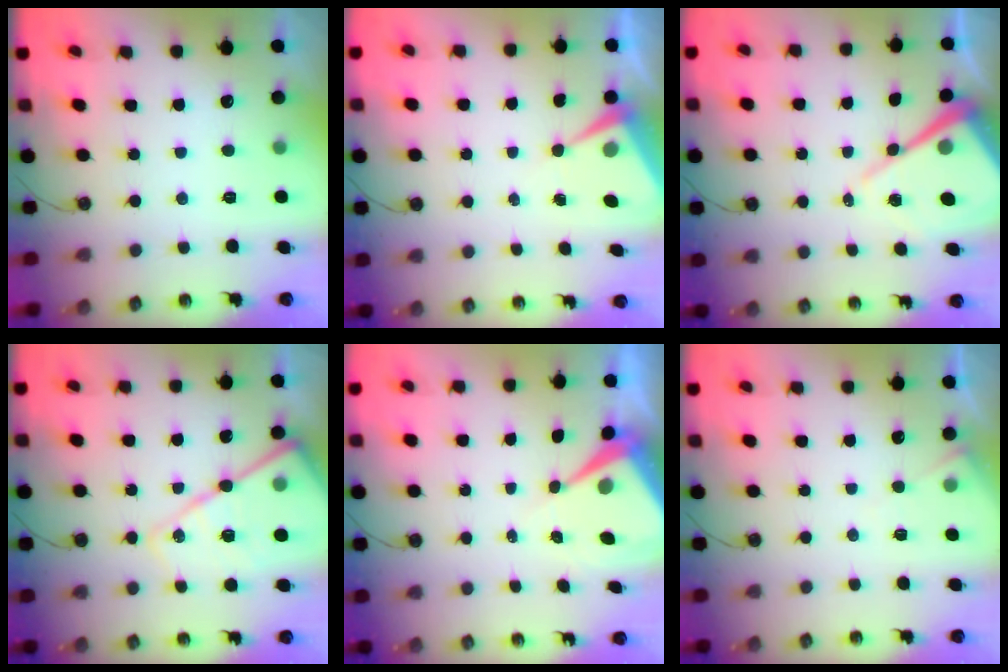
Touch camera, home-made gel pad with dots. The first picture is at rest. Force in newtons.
{"total": 7.2, "press": 7.2, "slide": 0.4}
{"total": 13.1, "press": 13.1, "slide": 1.1}
{"total": 20.1, "press": 20.0, "slide": 1.9}
{"total": 8.9, "press": 8.9, "slide": 0.9}
{"total": 5.3, "press": 5.2, "slide": 0.7}